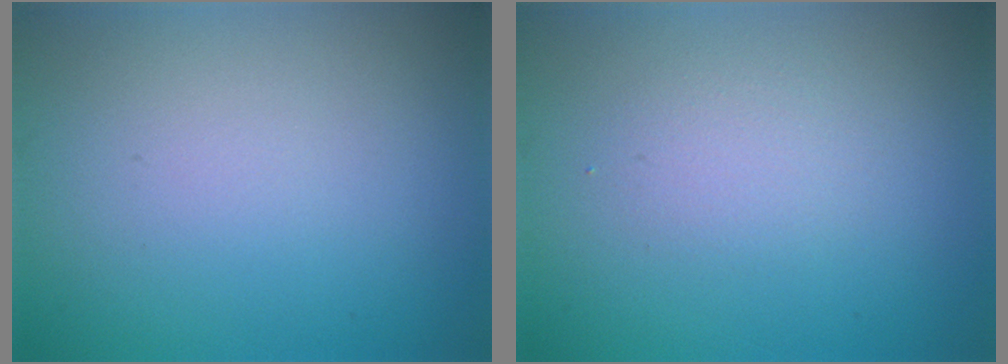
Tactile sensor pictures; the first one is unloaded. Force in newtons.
{"total": 1.6, "press": 1.6, "slide": 0.1}